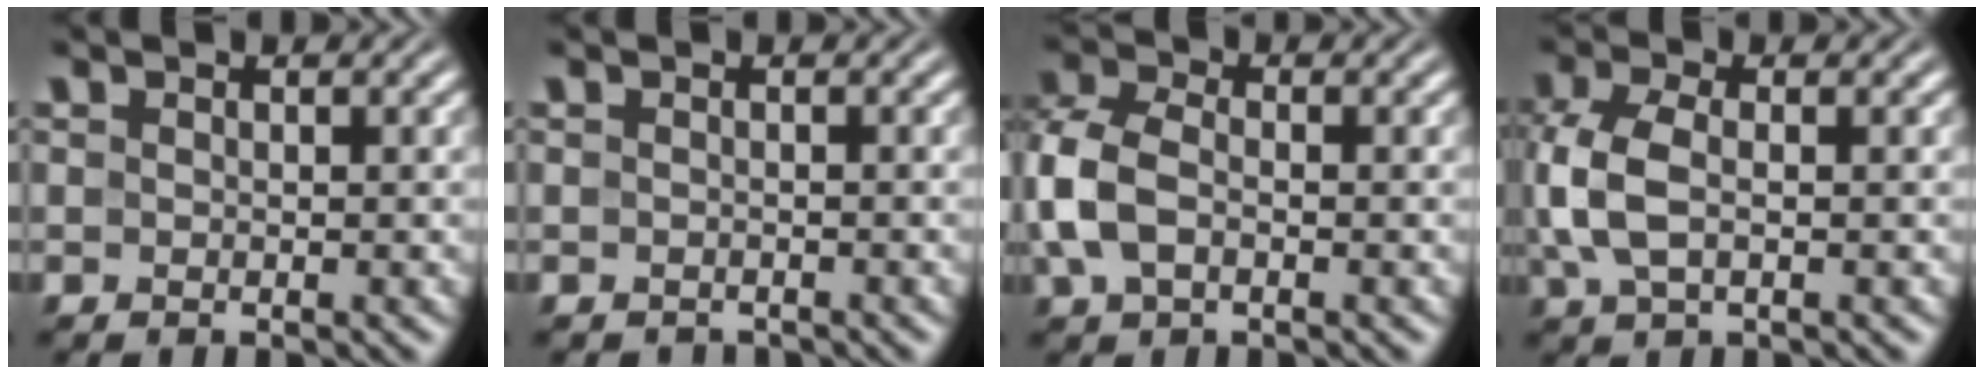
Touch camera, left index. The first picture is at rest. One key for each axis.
{"total": 1.0, "fx": -1.0, "fy": 0.1, "fz": -0.1, "tx": 0.003, "ty": -0.009, "tz": -0.017}
{"total": 4.8, "fx": -0.8, "fy": 3.1, "fz": 3.6, "tx": -0.092, "ty": 0.008, "tz": -0.028}
{"total": 4.6, "fx": 0.0, "fy": 2.5, "fz": 3.9, "tx": -0.101, "ty": 0.002, "tz": -0.002}